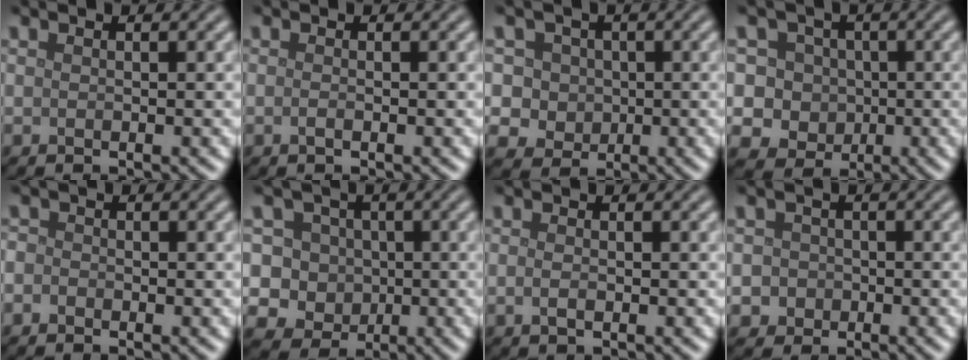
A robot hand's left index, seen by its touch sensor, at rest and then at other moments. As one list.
[{"total": 0.6, "force": [-0.2, 0.2, 0.5], "torque": [-0.012, -0.003, -0.005]}, {"total": 6.1, "force": [1.9, 5.2, 2.5], "torque": [-0.032, 0.022, 0.005]}, {"total": 6.9, "force": [0.9, 6.2, 2.7], "torque": [-0.028, 0.026, -0.014]}, {"total": 1.0, "force": [-0.6, 0.8, 0.3], "torque": [-0.002, -0.001, -0.014]}, {"total": 8.0, "force": [1.3, 7.3, 3.0], "torque": [-0.047, 0.029, -0.007]}, {"total": 1.0, "force": [-0.2, 0.5, 0.8], "torque": [-0.020, -0.004, -0.005]}, {"total": 2.9, "force": [-0.7, 2.7, 0.7], "torque": [0.012, 0.007, -0.026]}]